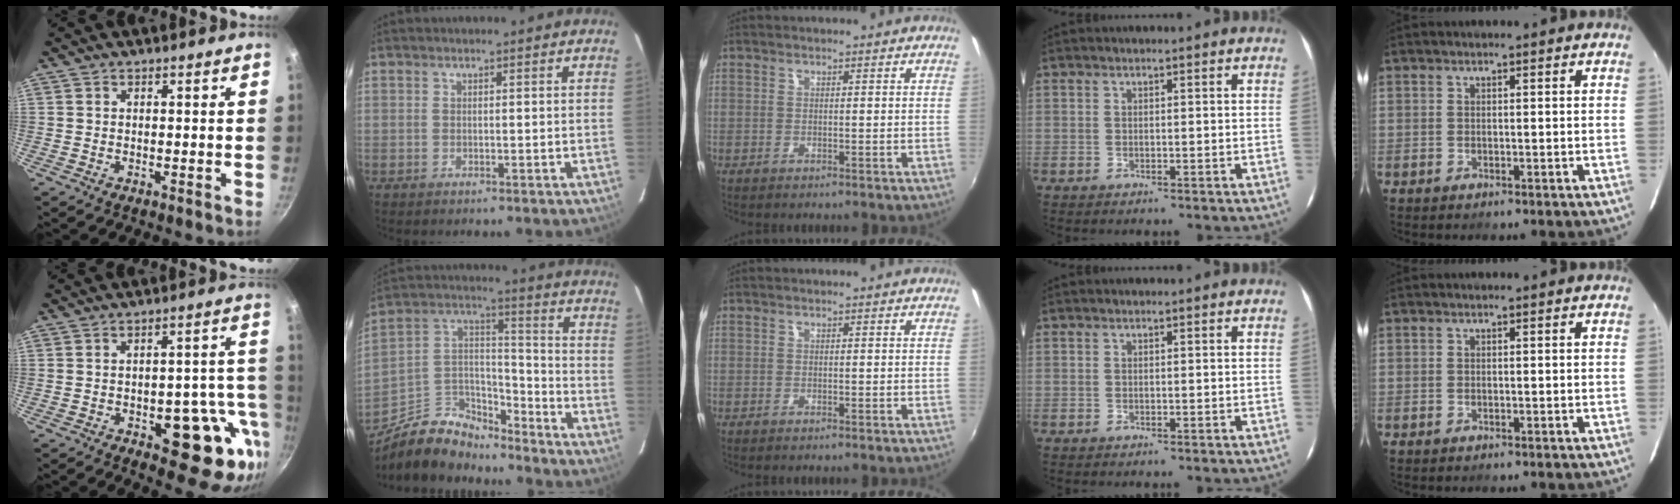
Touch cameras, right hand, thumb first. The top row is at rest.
{"thumb": {"total": 16.7, "force": [-6.5, 7.6, 13.4], "torque": [-0.111, 0.030, -0.082]}, "index": {"total": 14.5, "force": [-11.2, 6.9, 6.0], "torque": [-0.140, 0.042, -0.192]}}